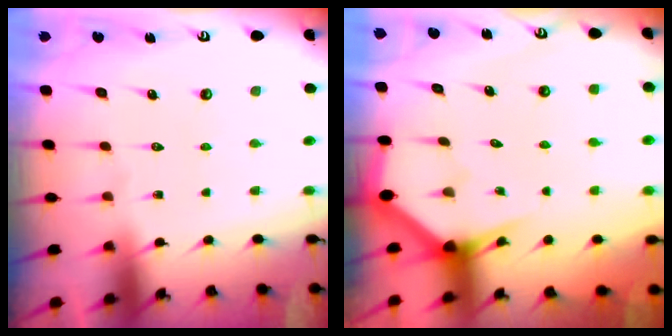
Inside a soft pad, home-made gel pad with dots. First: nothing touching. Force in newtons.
{"total": 2.7, "press": 2.7, "slide": 0.1}